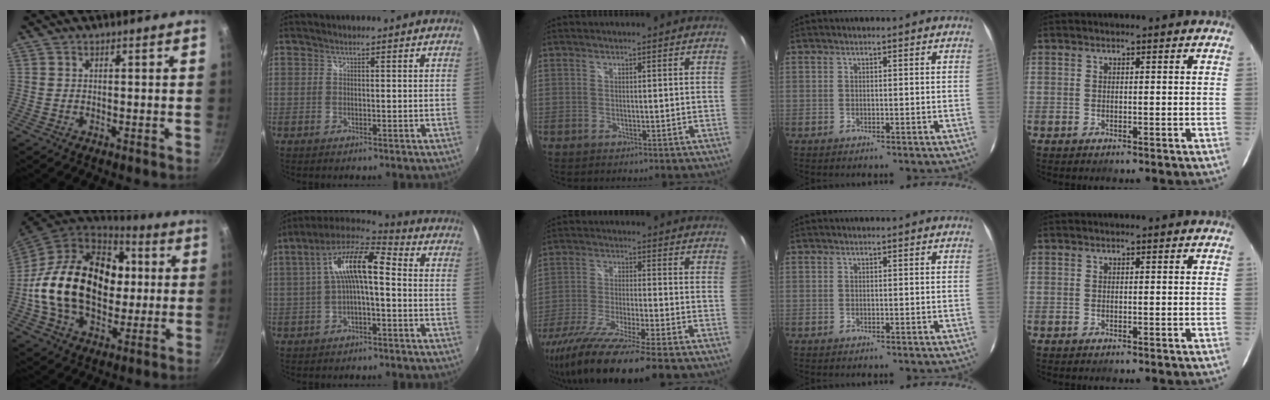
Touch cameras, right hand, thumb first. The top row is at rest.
{"thumb": {"total": 27.2, "force": [1.3, 19.2, 19.2], "torque": [-0.296, 0.028, 0.023]}, "index": {"total": 12.2, "force": [0.3, 3.7, 11.6], "torque": [-0.222, 0.027, 0.001]}, "middle": {"total": 19.0, "force": [-14.8, 1.4, 12.0], "torque": [-0.238, -0.057, -0.257]}}